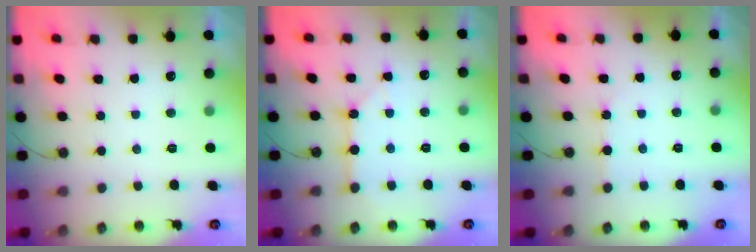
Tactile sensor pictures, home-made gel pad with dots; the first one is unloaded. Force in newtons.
{"total": 2.4, "press": 2.4, "slide": 0.4}
{"total": 2.3, "press": 2.3, "slide": 0.4}